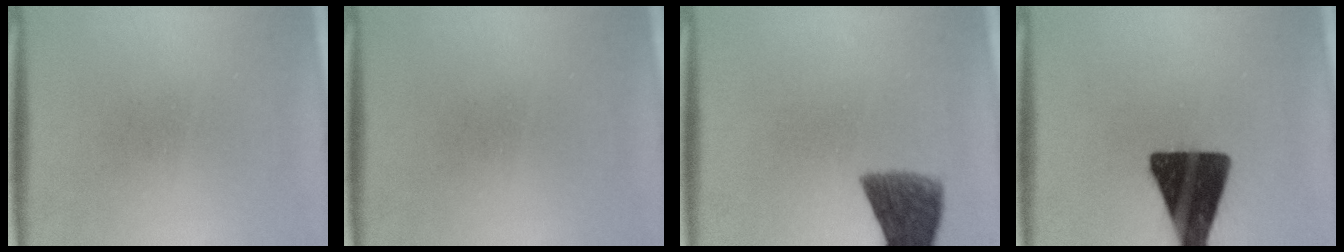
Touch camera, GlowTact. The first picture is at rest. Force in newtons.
{"total": 0.0}
{"total": 8.2}
{"total": 18.0}